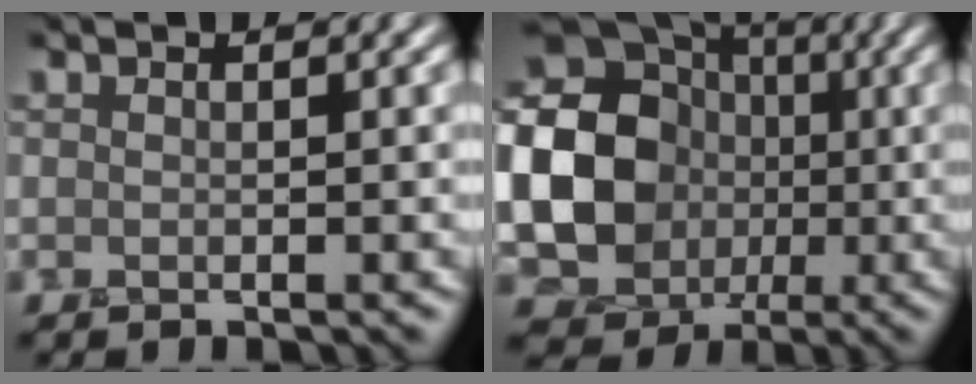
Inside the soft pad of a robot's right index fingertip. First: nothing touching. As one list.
[{"total": 17.6, "force": [-0.1, 15.8, 7.7], "torque": [-0.206, 0.014, -0.037]}]